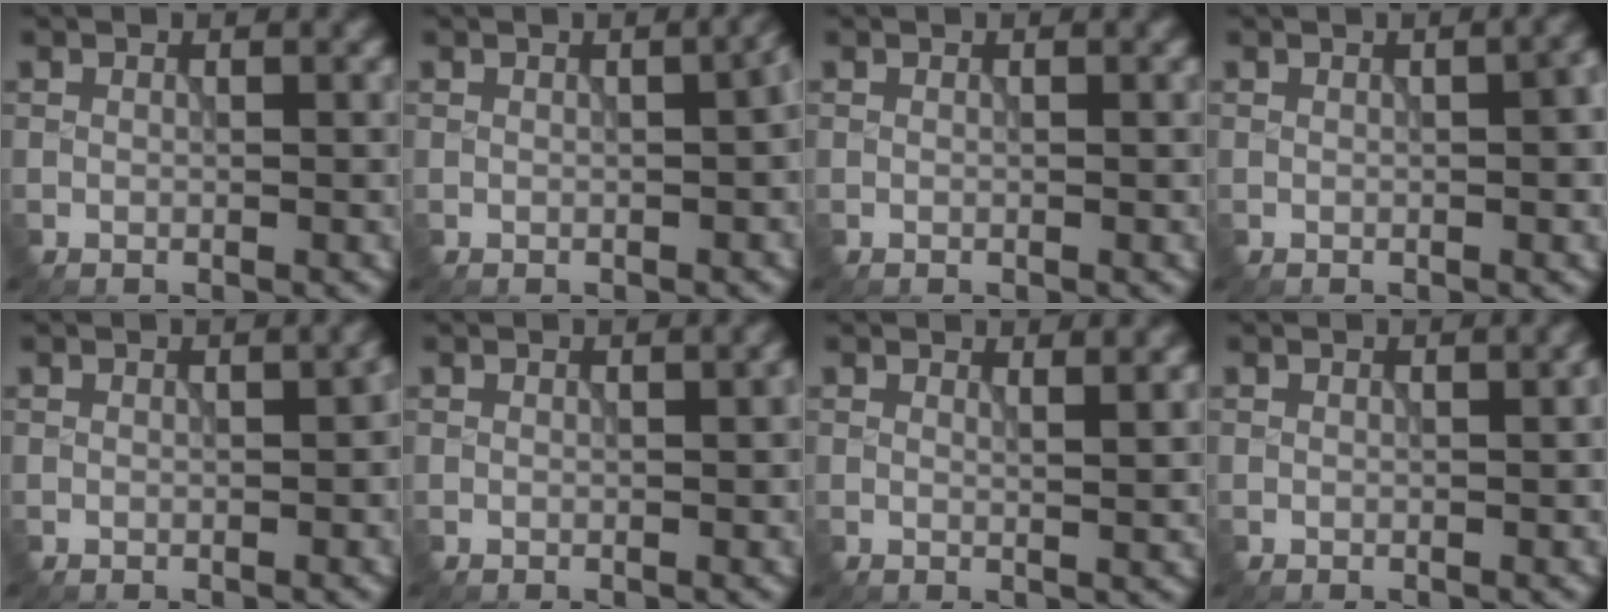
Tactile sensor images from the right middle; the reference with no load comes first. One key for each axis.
{"total": 3.3, "fx": -0.2, "fy": 1.3, "fz": 3.0, "tx": -0.028, "ty": -0.006, "tz": 0.009}
{"total": 0.0}
{"total": 3.0, "fx": 0.0, "fy": 1.1, "fz": 2.7, "tx": -0.026, "ty": 0.002, "tz": 0.010}
{"total": 1.8, "fx": -0.1, "fy": 0.8, "fz": 1.6, "tx": -0.016, "ty": 0.000, "tz": 0.005}
{"total": 1.1, "fx": 0.0, "fy": 0.4, "fz": 1.0, "tx": -0.008, "ty": -0.001, "tz": 0.006}
{"total": 1.8, "fx": 1.5, "fy": 0.4, "fz": 0.9, "tx": -0.001, "ty": -0.001, "tz": 0.012}
{"total": 1.1, "fx": 0.0, "fy": 0.5, "fz": 1.0, "tx": -0.009, "ty": -0.002, "tz": 0.005}